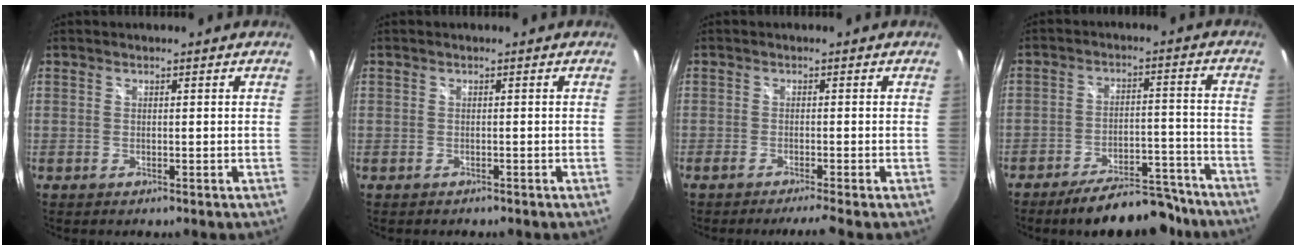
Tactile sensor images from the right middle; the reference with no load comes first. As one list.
[{"total": 0.7, "force": [-0.6, 0.4, 0.0], "torque": [-0.004, 0.002, -0.008]}, {"total": 3.4, "force": [-2.9, -0.8, 1.5], "torque": [-0.029, -0.010, -0.052]}, {"total": 14.5, "force": [-12.6, 3.9, 5.9], "torque": [-0.095, 0.023, -0.166]}]